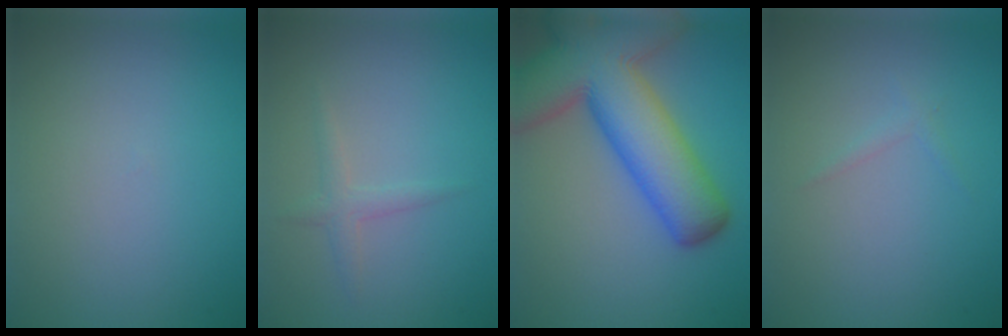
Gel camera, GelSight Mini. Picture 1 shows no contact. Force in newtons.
{"total": 1.3, "press": 1.3, "slide": 0.1}
{"total": 13.4, "press": 13.3, "slide": 0.7}
{"total": 0.7, "press": 0.7, "slide": 0.1}